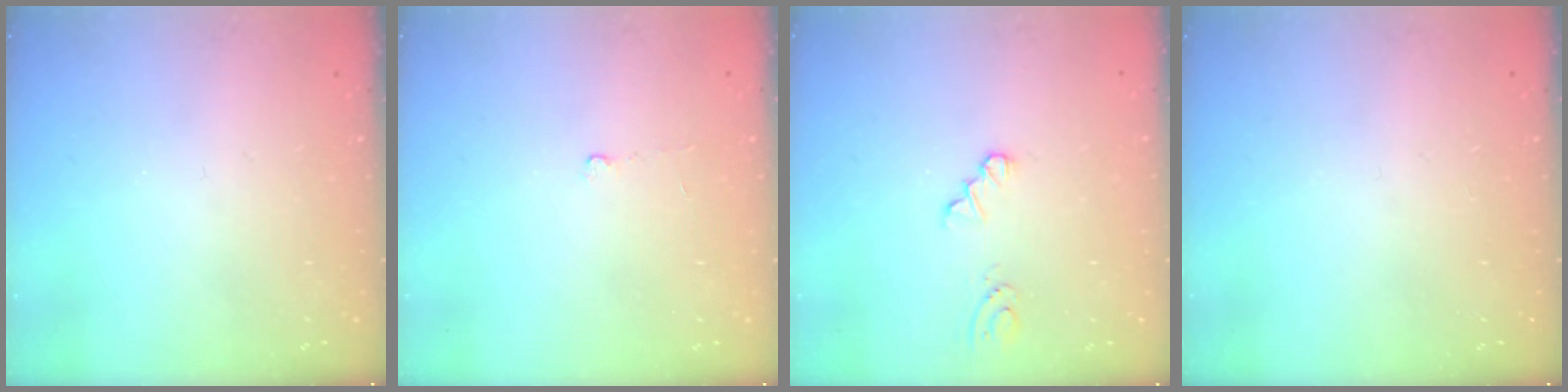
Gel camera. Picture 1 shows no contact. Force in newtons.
{"total": 1.6, "press": 1.6, "slide": 0.3}
{"total": 1.4, "press": 1.4, "slide": 0.2}
{"total": 0.0}